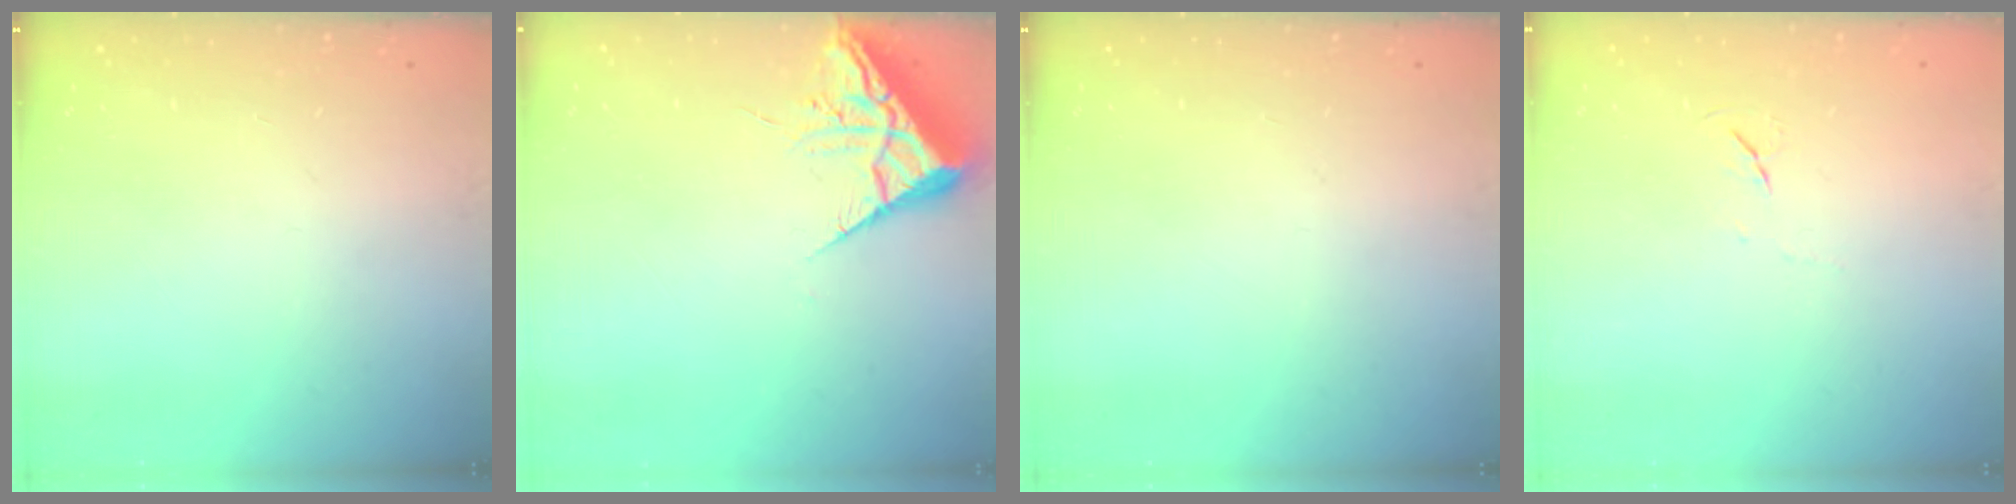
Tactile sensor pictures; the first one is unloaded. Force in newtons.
{"total": 7.0, "press": 7.0, "slide": 0.7}
{"total": 0.0}
{"total": 3.8, "press": 3.7, "slide": 0.6}